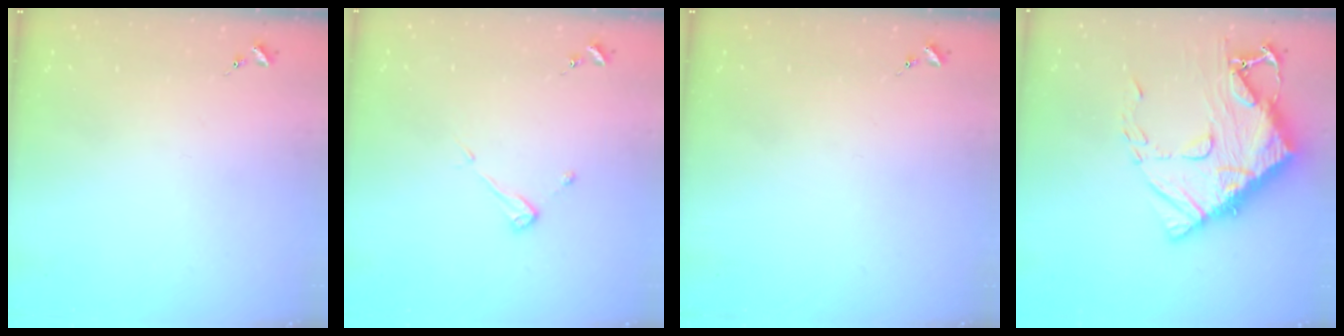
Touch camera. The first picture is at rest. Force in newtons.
{"total": 3.8, "press": 3.8, "slide": 0.3}
{"total": 0.0}
{"total": 17.4, "press": 17.4, "slide": 1.6}